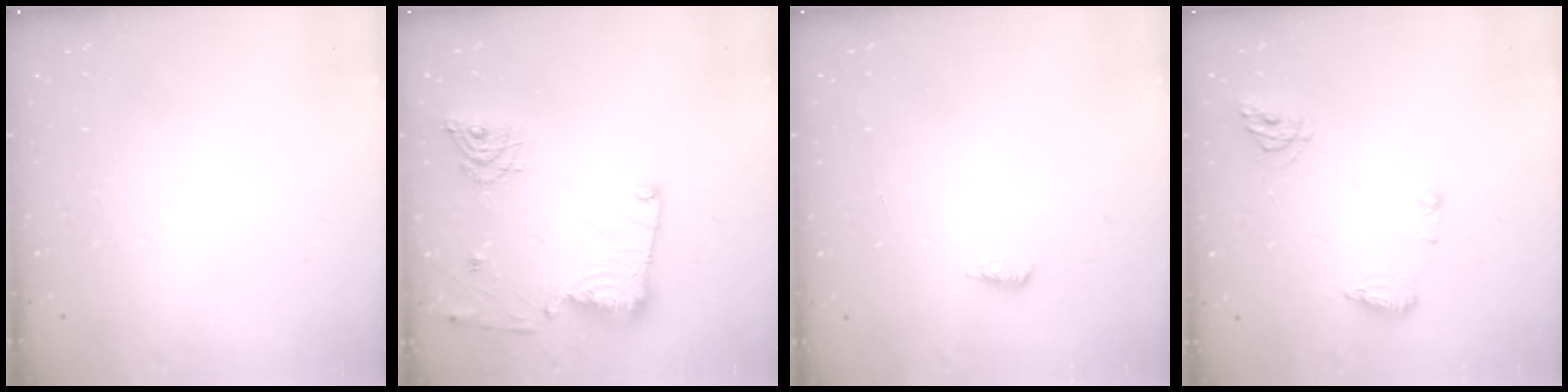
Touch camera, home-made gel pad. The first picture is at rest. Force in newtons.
{"total": 15.8, "press": 15.7, "slide": 0.9}
{"total": 3.4, "press": 3.0, "slide": 1.7}
{"total": 8.9, "press": 8.8, "slide": 1.1}